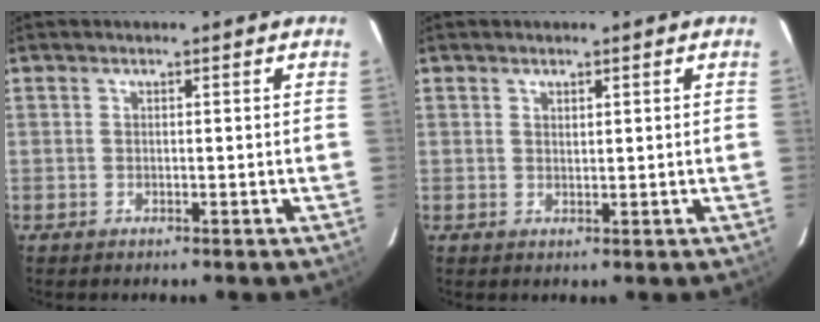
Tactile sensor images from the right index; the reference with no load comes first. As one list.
[{"total": 1.0, "force": [0.7, 0.4, 0.5], "torque": [-0.006, 0.002, 0.014]}]